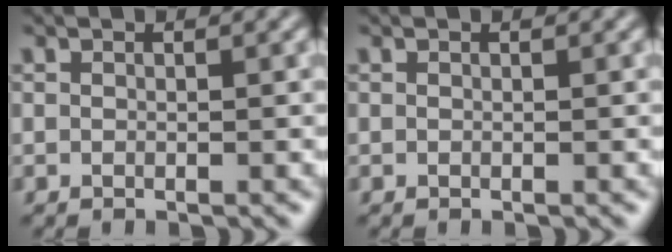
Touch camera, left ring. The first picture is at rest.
{"total": 0.0}